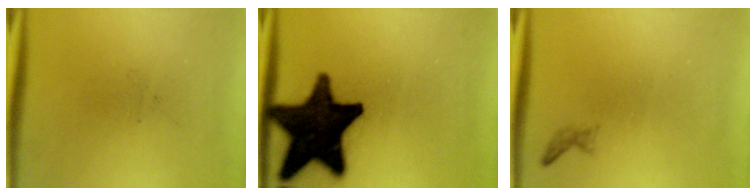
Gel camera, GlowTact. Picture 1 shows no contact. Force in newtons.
{"total": 19.3}
{"total": 0.6}